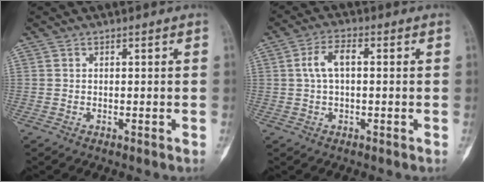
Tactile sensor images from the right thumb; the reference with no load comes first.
{"total": 5.1, "force": [0.6, 2.4, 4.4], "torque": [-0.093, 0.018, 0.008]}